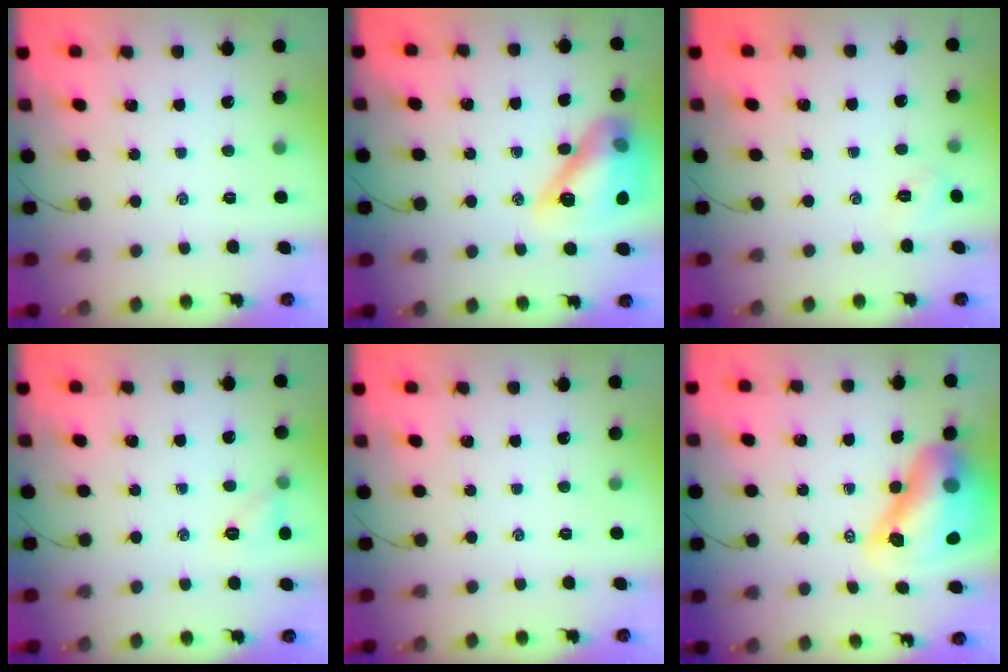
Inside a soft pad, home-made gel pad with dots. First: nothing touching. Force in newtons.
{"total": 15.8, "press": 15.6, "slide": 2.2}
{"total": 3.0, "press": 2.9, "slide": 0.8}
{"total": 6.3, "press": 6.0, "slide": 1.8}
{"total": 0.0}
{"total": 17.4, "press": 16.6, "slide": 5.1}